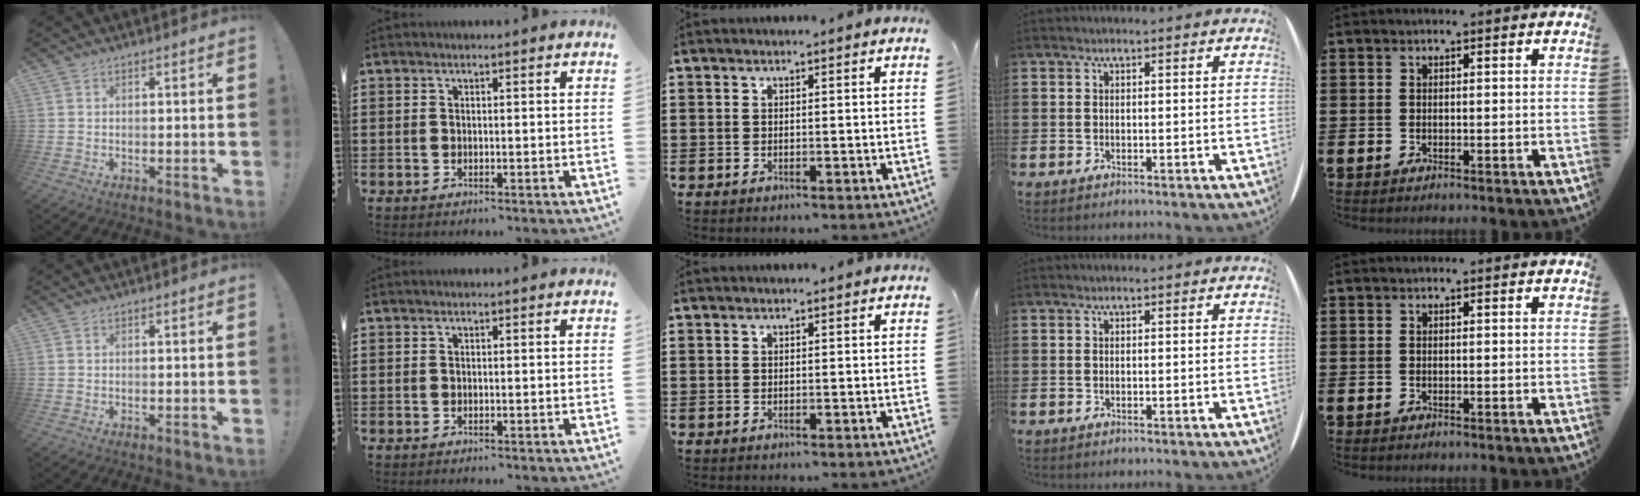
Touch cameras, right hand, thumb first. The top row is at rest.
{}